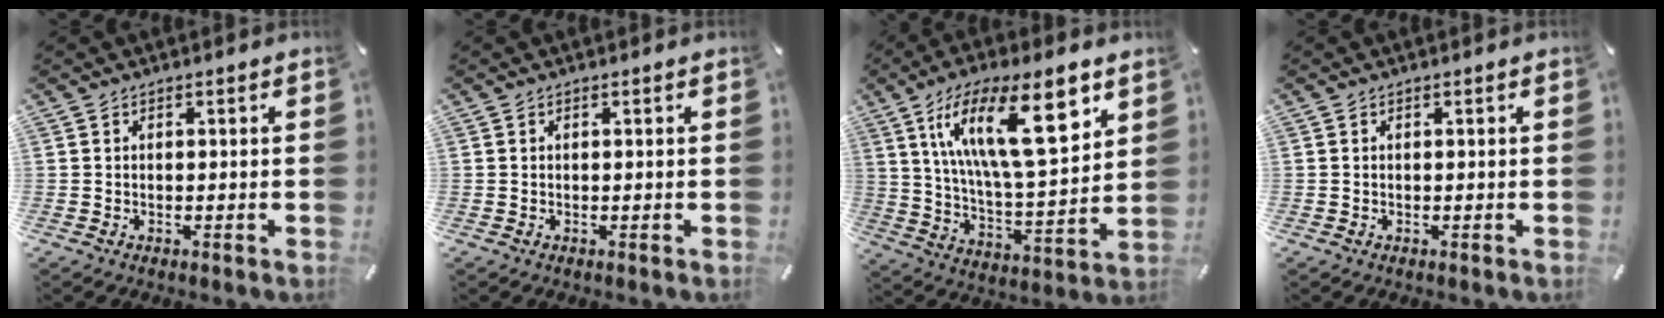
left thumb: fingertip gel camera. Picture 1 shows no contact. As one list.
[{"total": 0.0}, {"total": 21.4, "force": [10.5, 7.6, 17.0], "torque": [-0.298, -0.040, 0.164]}, {"total": 0.0}]